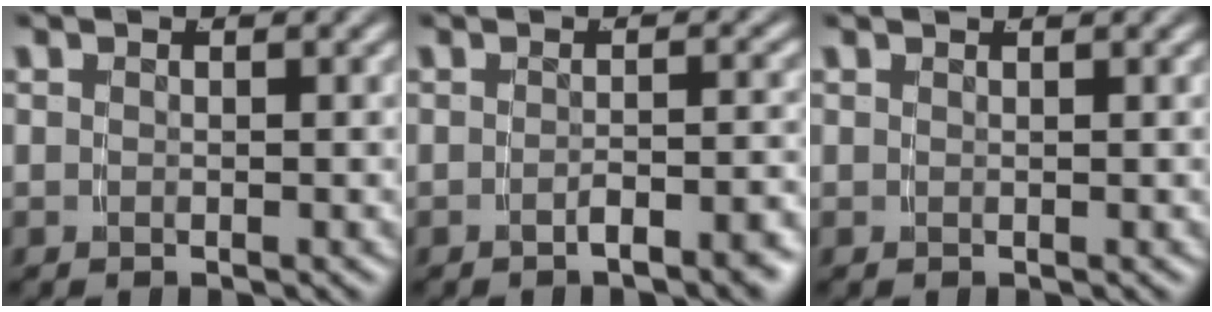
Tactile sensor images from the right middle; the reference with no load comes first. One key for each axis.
{"total": 2.5, "fx": -2.0, "fy": -0.3, "fz": 1.4, "tx": -0.019, "ty": 0.006, "tz": -0.034}
{"total": 0.7, "fx": 0.6, "fy": -0.4, "fz": 0.0, "tx": 0.006, "ty": 0.001, "tz": 0.009}